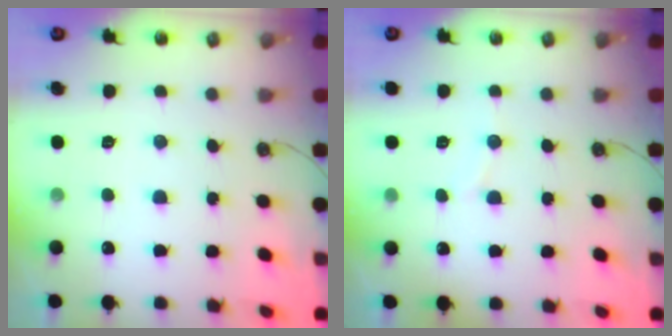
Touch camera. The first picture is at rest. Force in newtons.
{"total": 2.9, "press": 2.9, "slide": 0.3}